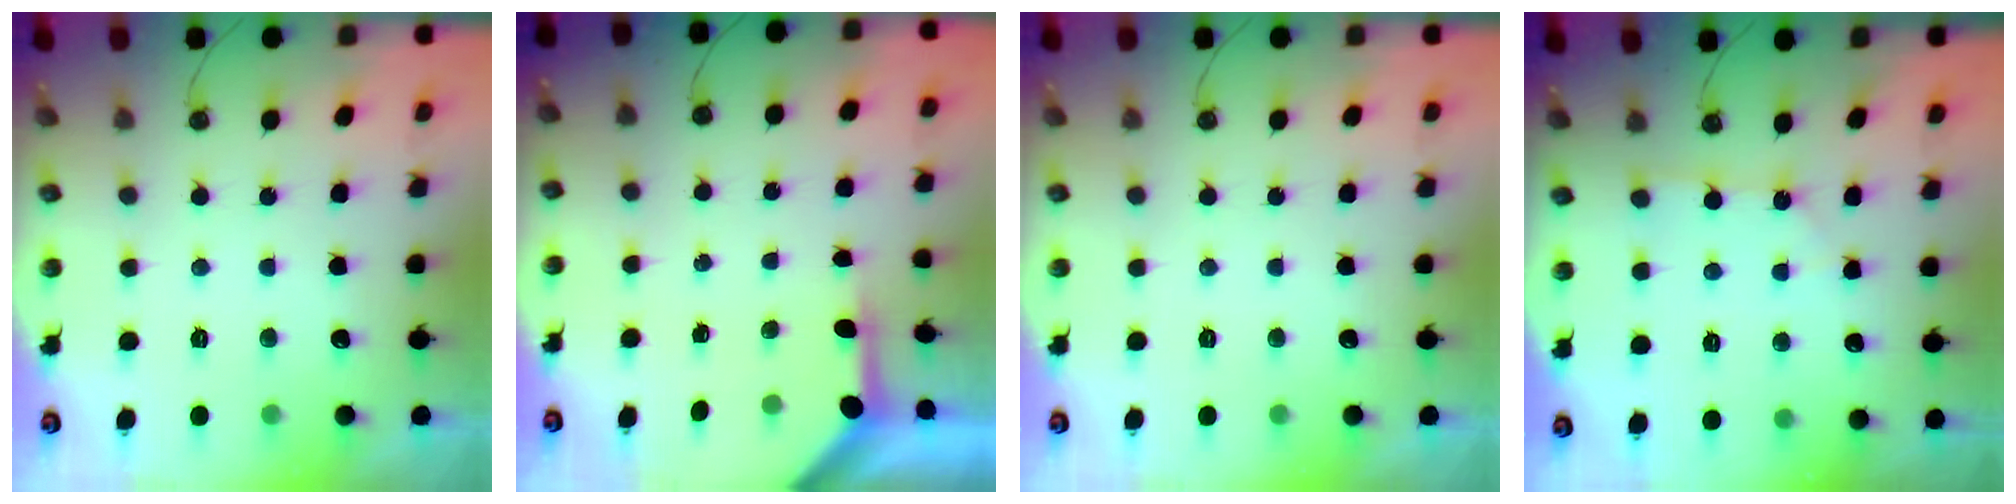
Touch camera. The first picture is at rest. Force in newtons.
{"total": 3.4, "press": 3.3, "slide": 0.4}
{"total": 0.0}
{"total": 1.0, "press": 1.0, "slide": 0.1}